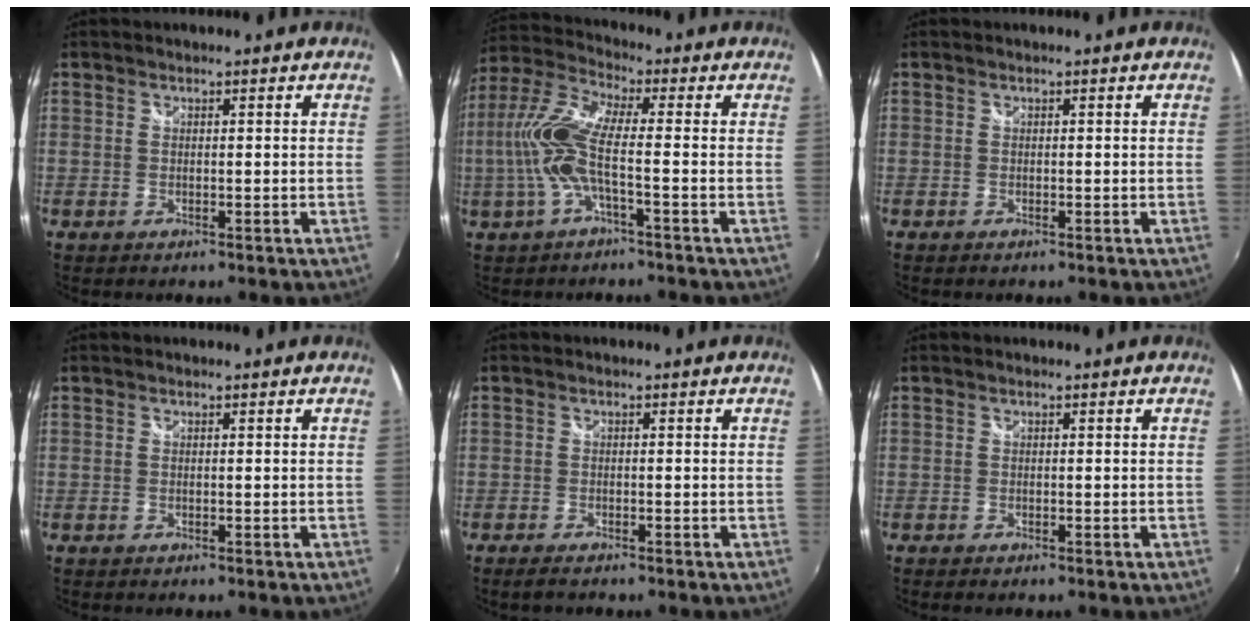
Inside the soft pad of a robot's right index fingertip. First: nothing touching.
{"total": 10.6, "force": [-1.9, 2.0, 10.2], "torque": [-0.223, 0.003, -0.038]}
{"total": 0.0}
{"total": 0.0}
{"total": 2.5, "force": [-2.1, 0.7, 1.2], "torque": [-0.029, -0.011, -0.039]}
{"total": 0.8, "force": [-0.6, 0.3, 0.3], "torque": [-0.009, -0.005, -0.013]}